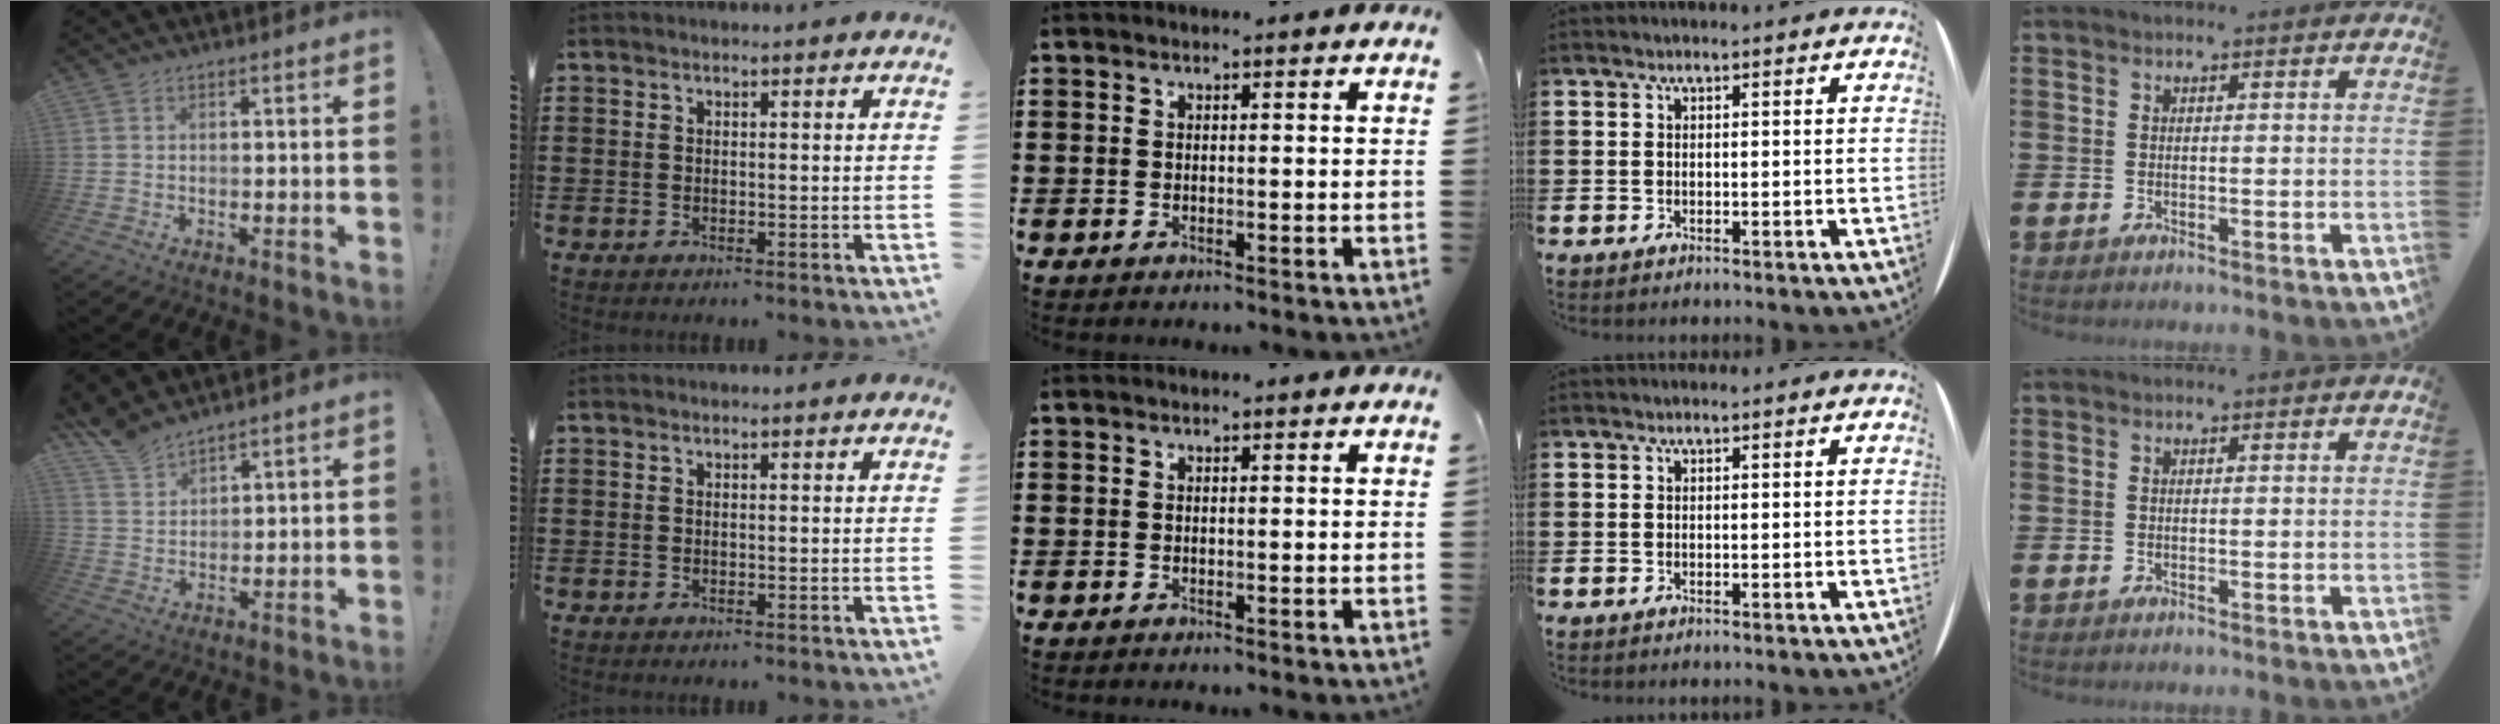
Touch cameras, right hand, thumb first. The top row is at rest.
{"thumb": {"total": 6.7, "force": [6.2, 2.2, 1.5], "torque": [-0.036, -0.040, 0.121]}}